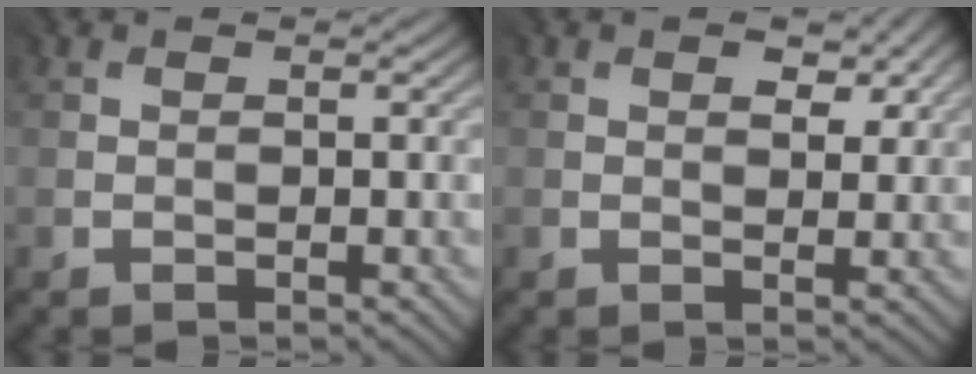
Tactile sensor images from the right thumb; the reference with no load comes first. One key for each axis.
{"total": 2.9, "fx": 1.3, "fy": 1.6, "fz": 2.0, "tx": -0.029, "ty": -0.005, "tz": 0.024}